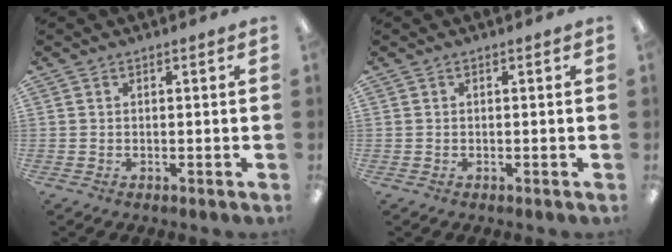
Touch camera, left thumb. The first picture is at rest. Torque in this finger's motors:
{"motor_torque": [-0.02, 0.02, 0.10, 0.06, 0.00]}